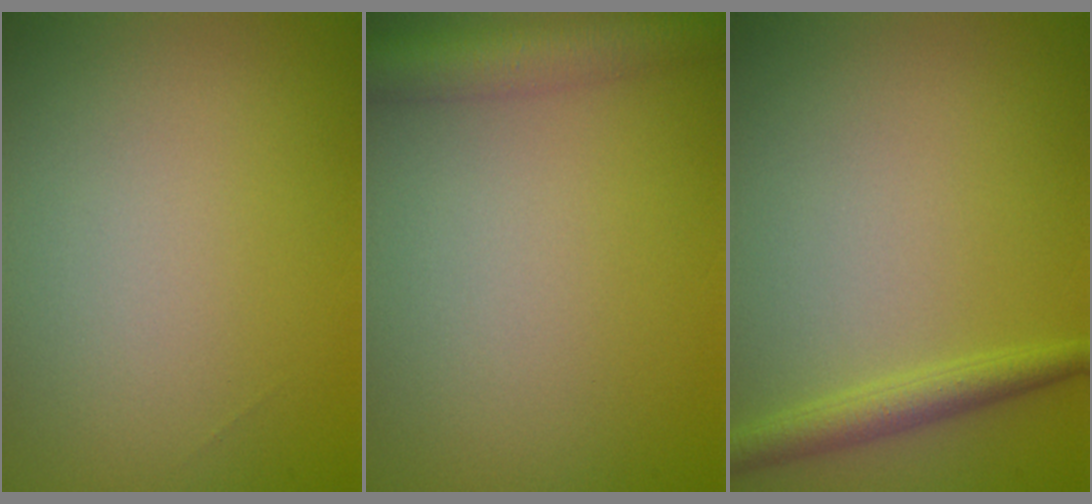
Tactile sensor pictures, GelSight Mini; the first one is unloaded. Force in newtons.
{"total": 4.5, "press": 4.5, "slide": 0.2}
{"total": 2.3, "press": 2.3, "slide": 0.1}